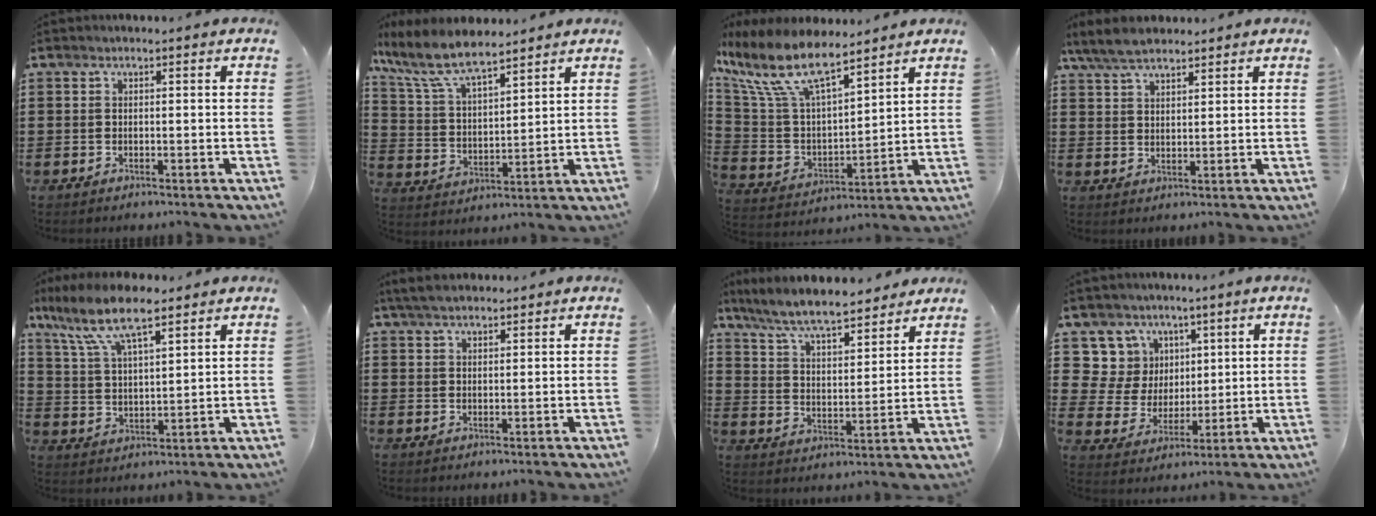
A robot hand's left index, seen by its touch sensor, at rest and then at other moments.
{"total": 8.9, "force": [7.4, 2.1, 4.5], "torque": [-0.118, -0.027, 0.132]}
{"total": 12.3, "force": [8.7, 3.9, 7.9], "torque": [-0.195, -0.040, 0.148]}
{"total": 5.7, "force": [4.8, 1.8, 2.5], "torque": [-0.063, -0.003, 0.090]}
{"total": 9.5, "force": [6.9, 2.4, 6.0], "torque": [-0.137, -0.015, 0.124]}
{"total": 3.8, "force": [3.2, 1.2, 1.8], "torque": [-0.043, 0.002, 0.060]}
{"total": 7.9, "force": [7.1, 0.8, 3.3], "torque": [-0.093, -0.036, 0.125]}
{"total": 8.3, "force": [4.1, 7.1, 0.5], "torque": [-0.052, -0.018, 0.084]}